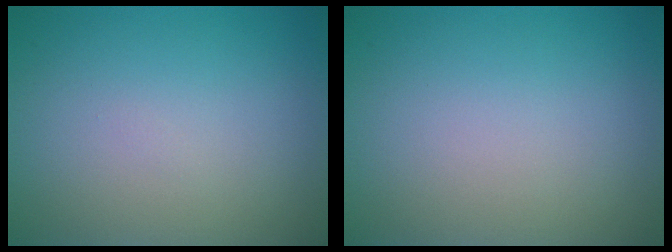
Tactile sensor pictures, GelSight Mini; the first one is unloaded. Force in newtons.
{"total": 0.0}